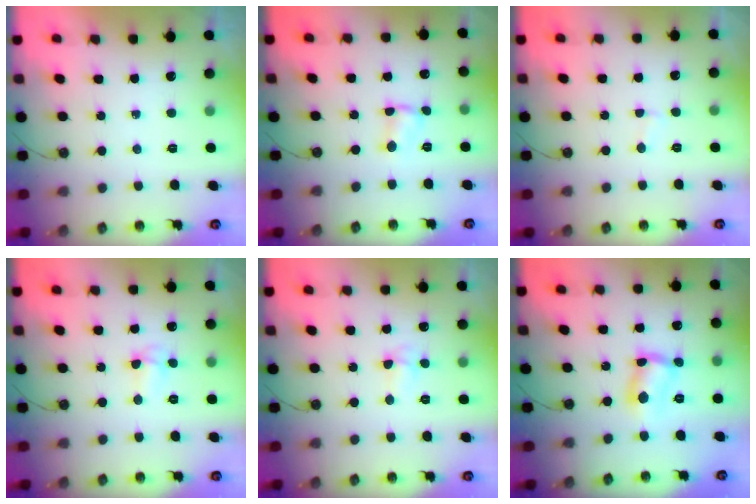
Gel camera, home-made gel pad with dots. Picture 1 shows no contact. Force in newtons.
{"total": 1.7, "press": 1.6, "slide": 0.2}
{"total": 2.0, "press": 2.0, "slide": 0.2}
{"total": 4.2, "press": 4.0, "slide": 1.3}
{"total": 3.8, "press": 3.7, "slide": 0.8}
{"total": 6.3, "press": 6.3, "slide": 0.5}